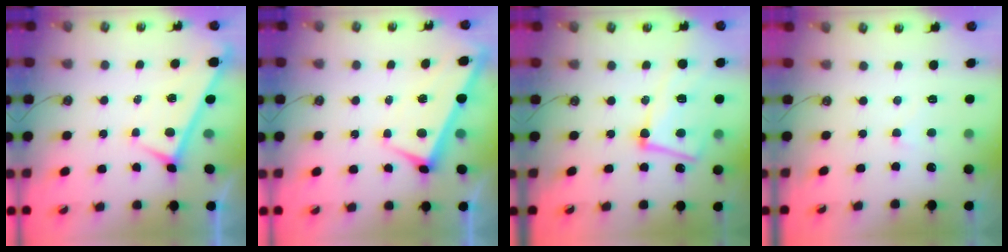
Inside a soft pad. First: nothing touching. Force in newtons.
{"total": 1.0, "press": 0.7, "slide": 0.8}
{"total": 13.7, "press": 13.5, "slide": 2.5}
{"total": 1.6, "press": 1.5, "slide": 0.5}